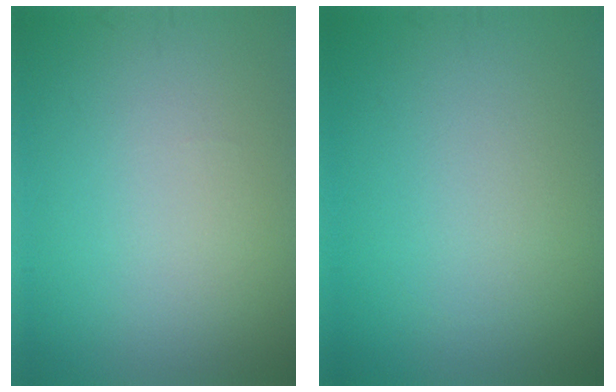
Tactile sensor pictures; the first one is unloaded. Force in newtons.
{"total": 0.0}